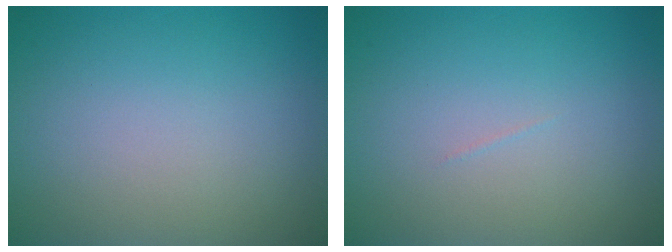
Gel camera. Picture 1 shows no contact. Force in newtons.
{"total": 0.0}